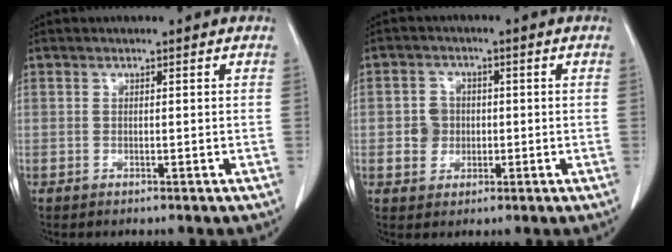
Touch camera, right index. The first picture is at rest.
{"total": 3.7, "force": [-0.2, 3.6, 1.1], "torque": [-0.016, 0.012, 0.004]}